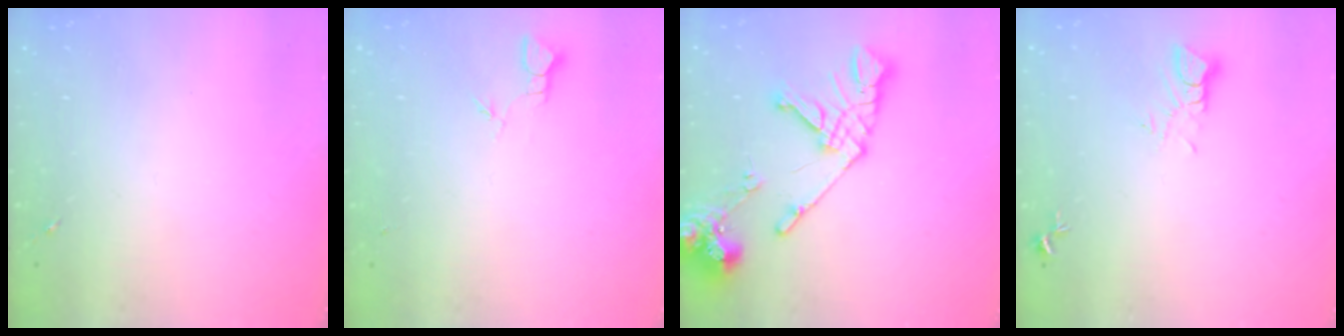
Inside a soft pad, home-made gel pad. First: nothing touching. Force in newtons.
{"total": 2.4, "press": 2.4, "slide": 0.2}
{"total": 17.0, "press": 16.9, "slide": 2.2}
{"total": 3.8, "press": 3.8, "slide": 0.4}